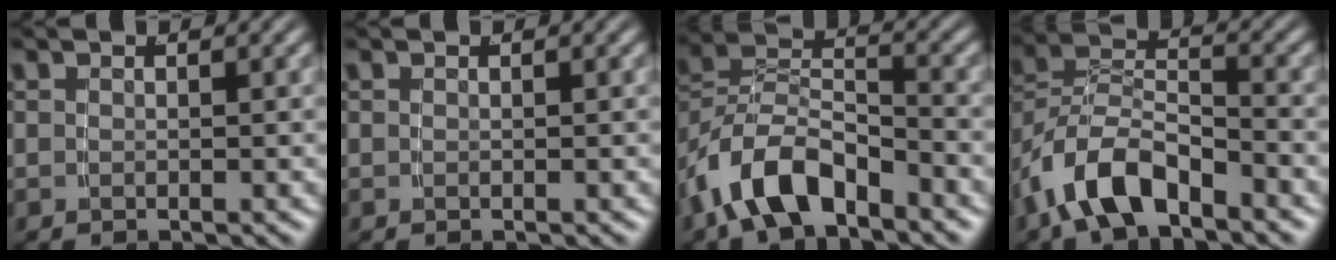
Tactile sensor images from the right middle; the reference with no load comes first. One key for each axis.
{"total": 0.0}
{"total": 6.5, "fx": -2.3, "fy": 4.5, "fz": 4.1, "tx": -0.092, "ty": -0.018, "tz": -0.034}
{"total": 5.8, "fx": -2.3, "fy": 3.9, "fz": 3.6, "tx": -0.083, "ty": -0.016, "tz": -0.034}